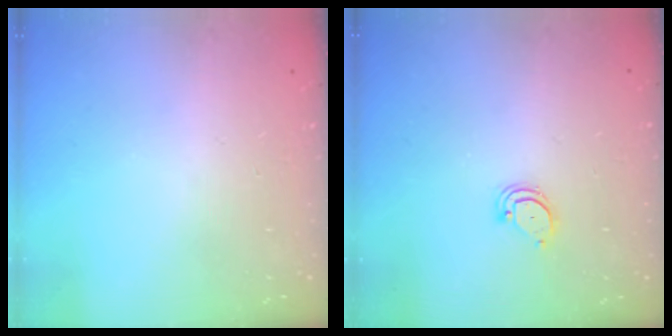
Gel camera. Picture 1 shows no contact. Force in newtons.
{"total": 3.0, "press": 3.0, "slide": 0.2}